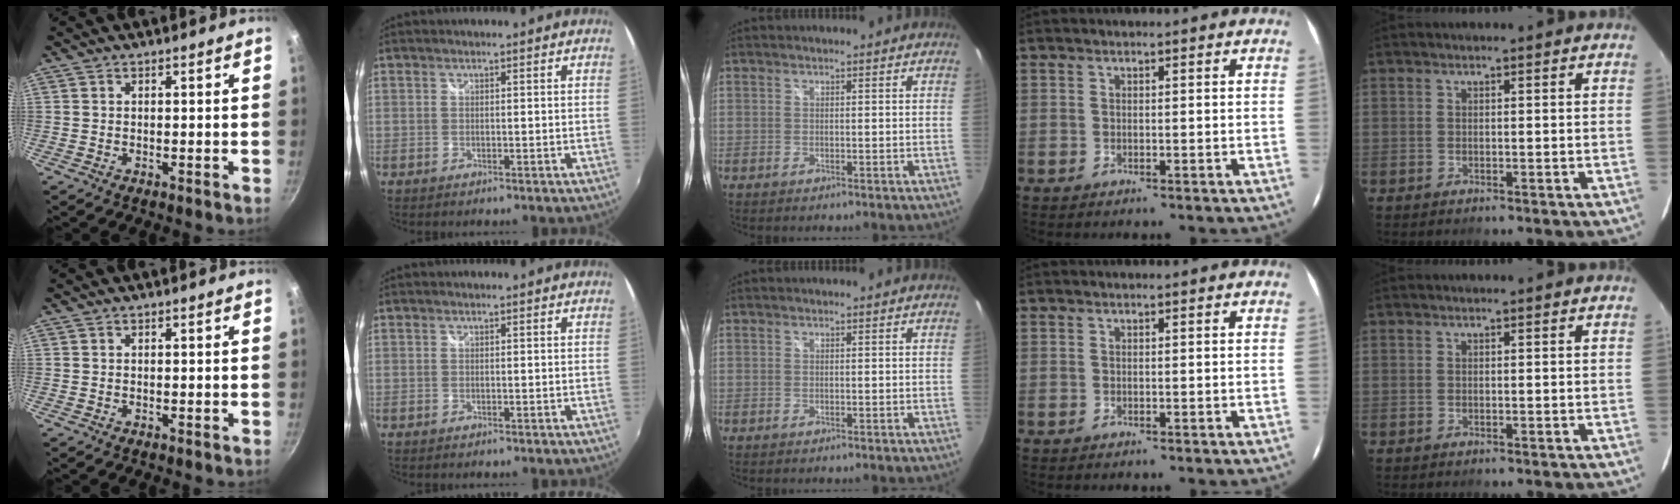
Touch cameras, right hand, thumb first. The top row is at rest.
{}